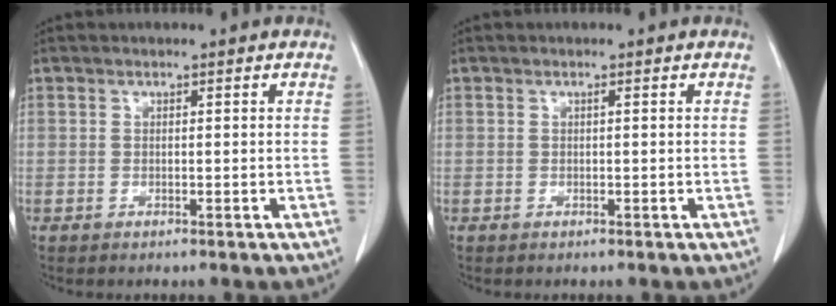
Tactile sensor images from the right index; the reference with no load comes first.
{"total": 0.0}